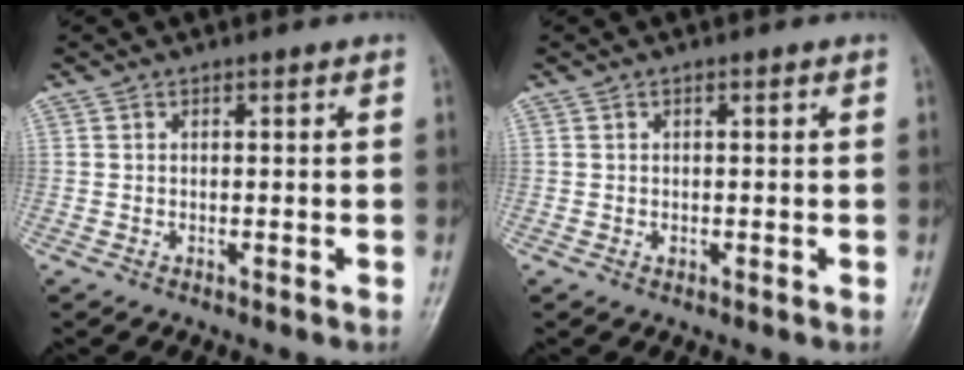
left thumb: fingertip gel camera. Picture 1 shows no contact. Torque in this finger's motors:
{"motor_torque": [-0.40, 0.18, -0.06, 0.06, -0.02]}